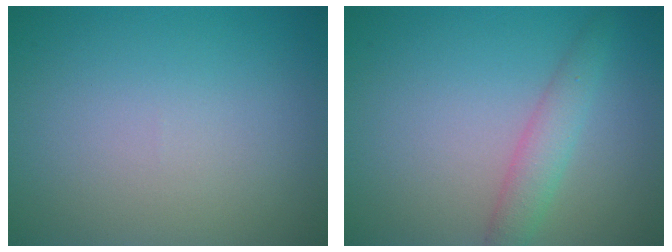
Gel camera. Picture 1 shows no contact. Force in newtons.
{"total": 2.5, "press": 2.5, "slide": 0.1}